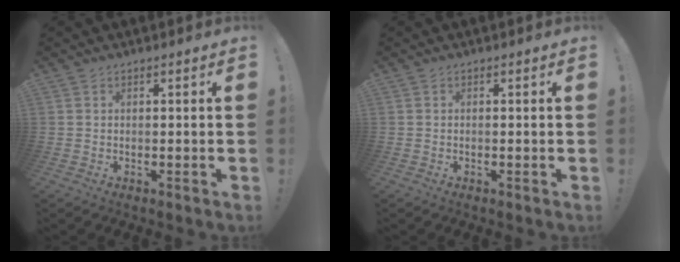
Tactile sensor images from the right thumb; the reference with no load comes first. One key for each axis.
{"total": 0.0}